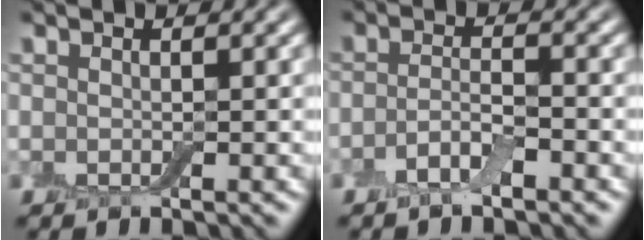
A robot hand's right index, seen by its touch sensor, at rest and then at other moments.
{"total": 2.3, "force": [-1.3, 0.6, 1.8], "torque": [-0.037, 0.004, -0.031]}